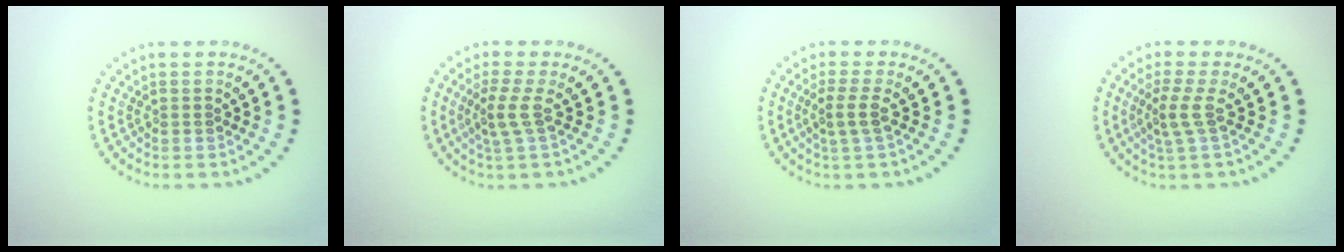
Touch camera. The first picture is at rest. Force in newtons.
{"total": 2.2, "press": 1.6, "slide": 1.5}
{"total": 2.1, "press": 1.6, "slide": 1.4}
{"total": 2.2, "press": 1.6, "slide": 1.5}